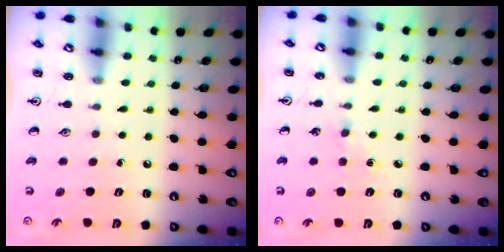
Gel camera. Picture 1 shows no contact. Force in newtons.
{"total": 2.7, "press": 2.7, "slide": 0.4}